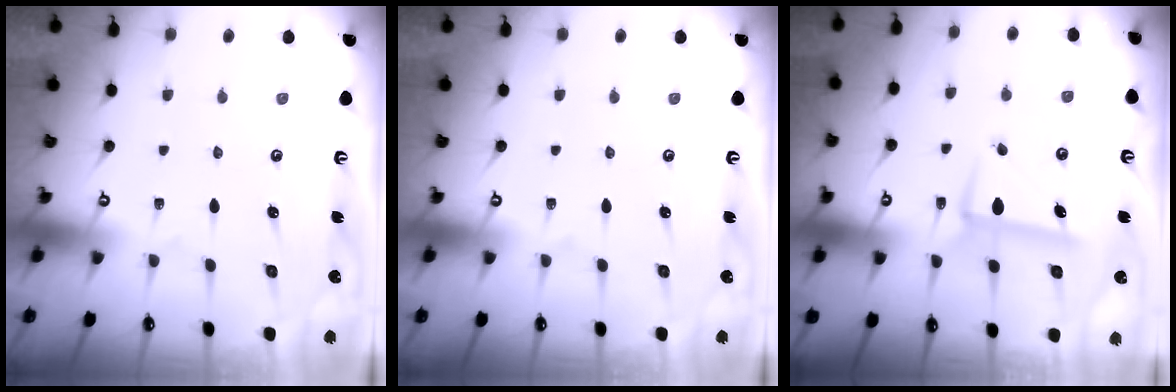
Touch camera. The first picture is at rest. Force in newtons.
{"total": 0.0}
{"total": 7.8, "press": 7.8, "slide": 1.1}